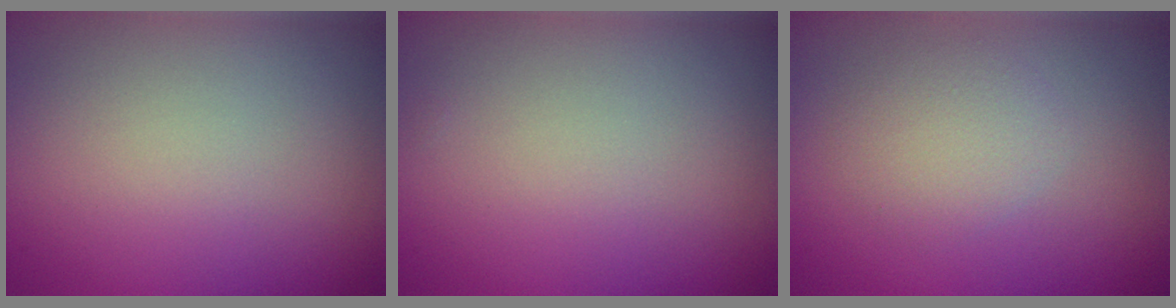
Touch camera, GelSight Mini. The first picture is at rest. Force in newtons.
{"total": 0.0}
{"total": 2.3, "press": 2.3, "slide": 0.1}